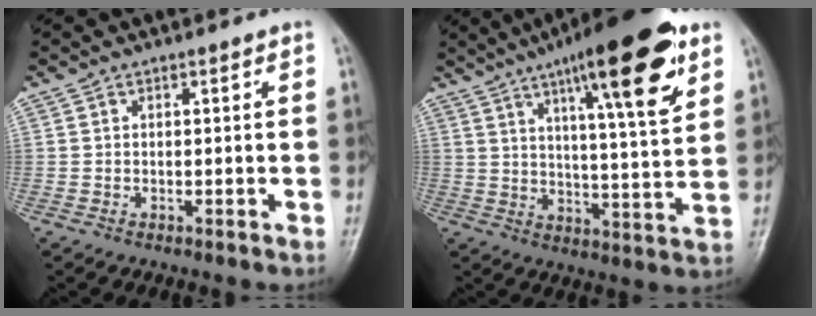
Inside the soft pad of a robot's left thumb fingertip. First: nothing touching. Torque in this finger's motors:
{"motor_torque": [1.83, 1.24, 1.83, -0.94, 0.51]}